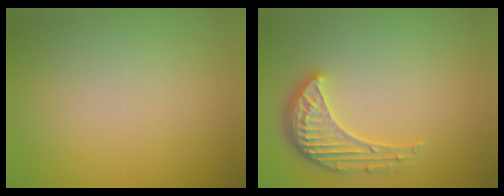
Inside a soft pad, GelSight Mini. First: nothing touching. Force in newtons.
{"total": 4.1, "press": 3.1, "slide": 2.7}